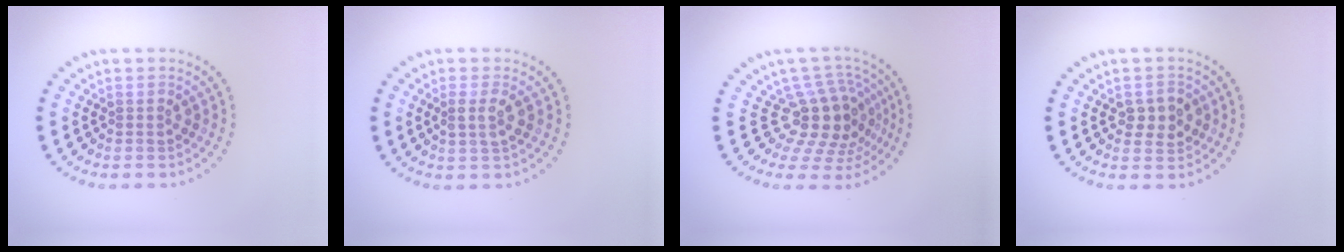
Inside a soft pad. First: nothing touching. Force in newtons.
{"total": 1.8, "press": 1.7, "slide": 0.4}
{"total": 4.8, "press": 3.5, "slide": 3.2}
{"total": 2.4, "press": 2.4, "slide": 0.2}